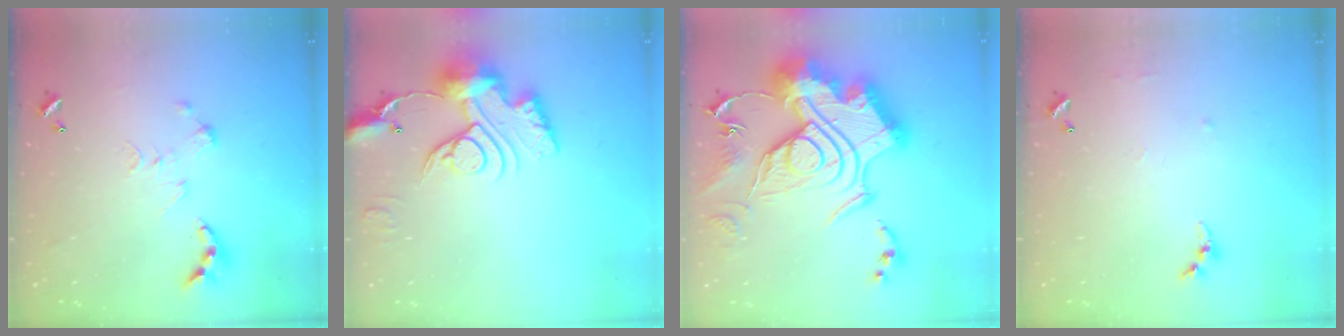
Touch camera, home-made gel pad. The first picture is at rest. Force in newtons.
{"total": 15.5, "press": 15.4, "slide": 1.7}
{"total": 1.1, "press": 1.1, "slide": 0.0}
{"total": 4.5, "press": 4.5, "slide": 0.5}